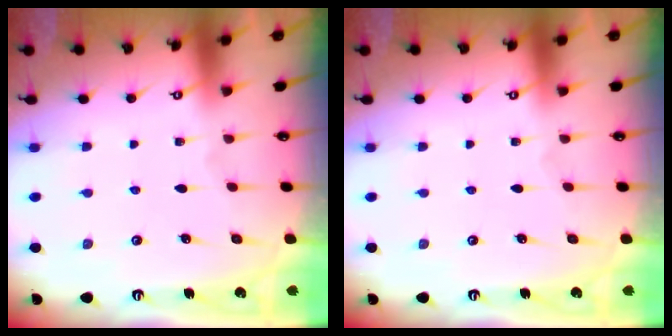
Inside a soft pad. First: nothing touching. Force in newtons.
{"total": 0.0}